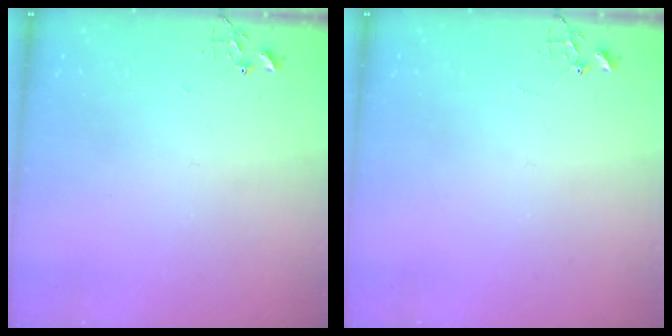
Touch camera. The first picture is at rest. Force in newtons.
{"total": 0.0}